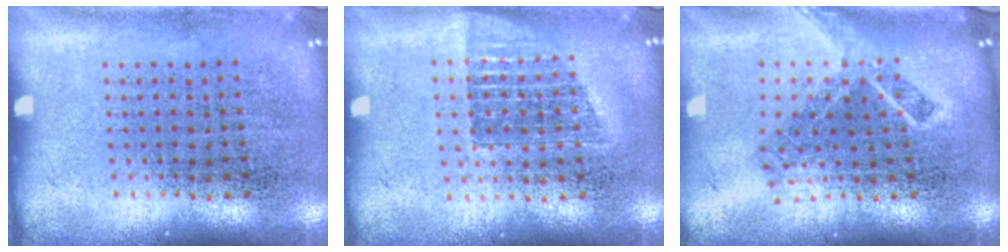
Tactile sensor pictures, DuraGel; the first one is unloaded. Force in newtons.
{"total": 1.3, "press": 1.1, "slide": 0.8}
{"total": 2.1, "press": 1.5, "slide": 1.5}